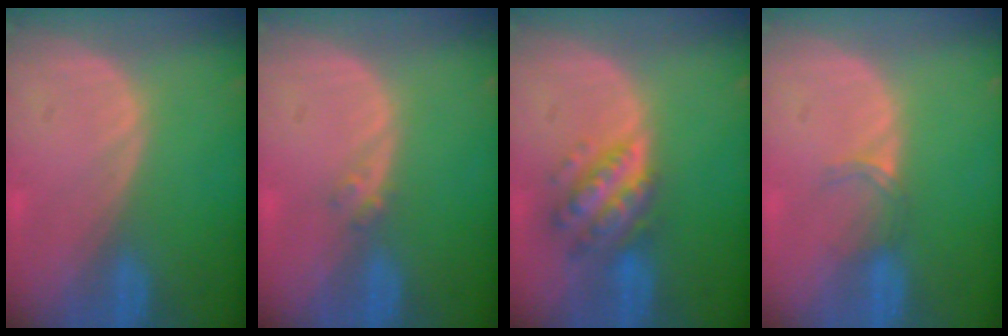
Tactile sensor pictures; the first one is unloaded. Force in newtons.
{"total": 1.4, "press": 1.2, "slide": 0.7}
{"total": 6.4, "press": 6.3, "slide": 0.5}
{"total": 2.2, "press": 1.7, "slide": 1.3}